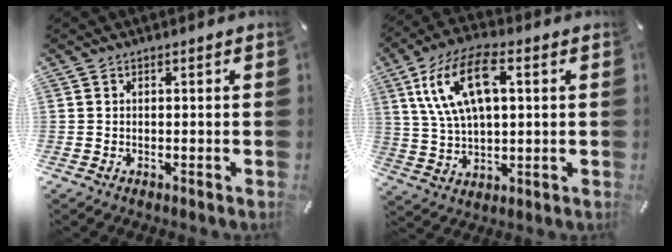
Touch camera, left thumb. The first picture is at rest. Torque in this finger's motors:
{"motor_torque": [1.03, 1.17, 1.84, -0.93, 0.37]}